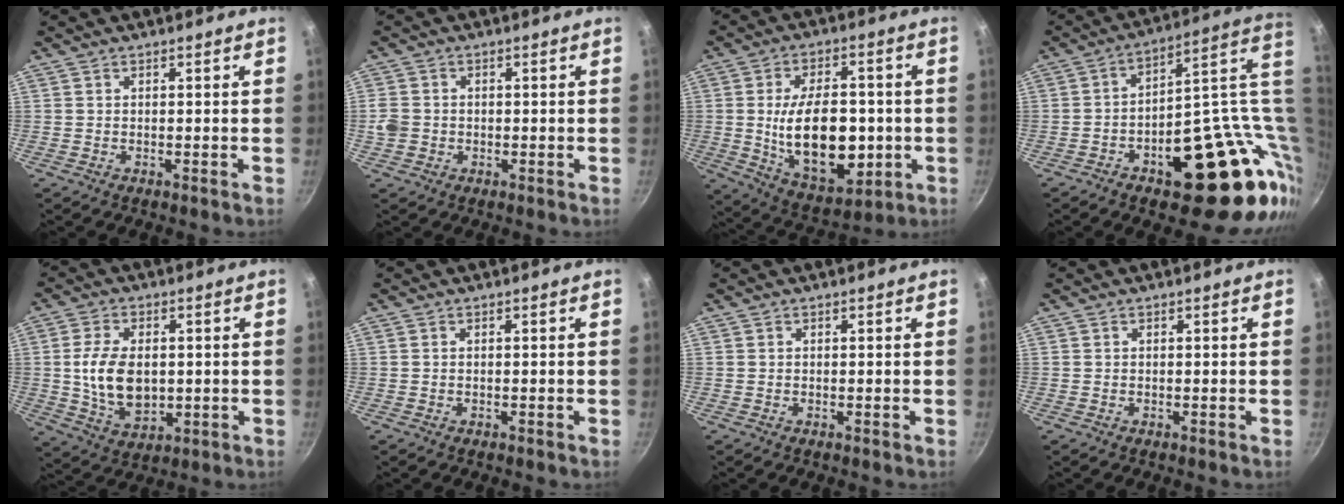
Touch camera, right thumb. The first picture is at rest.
{"total": 4.0, "force": [-0.6, 3.5, 1.9], "torque": [-0.032, 0.008, -0.013]}
{"total": 19.7, "force": [-1.7, 11.2, 16.1], "torque": [-0.217, -0.004, -0.007]}
{"total": 28.6, "force": [1.0, 14.4, 24.7], "torque": [-0.269, 0.012, 0.045]}
{"total": 11.4, "force": [0.3, 7.2, 8.8], "torque": [-0.149, -0.007, 0.013]}
{"total": 0.0}
{"total": 0.0}
{"total": 0.0}